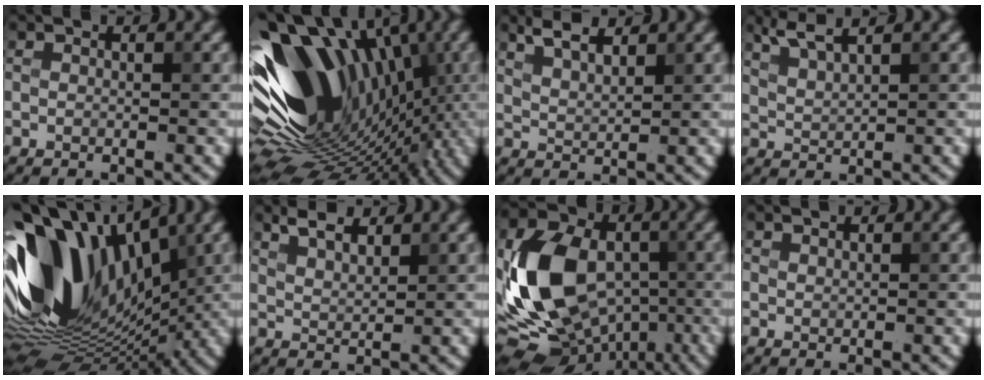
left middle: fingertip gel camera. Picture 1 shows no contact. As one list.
[{"total": 15.9, "force": [0.7, 11.1, 11.4], "torque": [-0.205, 0.019, 0.006]}, {"total": 3.0, "force": [2.3, 0.9, 1.6], "torque": [-0.033, 0.007, 0.045]}, {"total": 2.7, "force": [2.2, 0.5, 1.5], "torque": [-0.029, 0.006, 0.051]}, {"total": 14.7, "force": [1.7, 8.8, 11.6], "torque": [-0.228, 0.020, 0.018]}, {"total": 2.6, "force": [2.1, 0.9, 1.3], "torque": [-0.024, 0.003, 0.043]}, {"total": 15.1, "force": [-2.1, 10.5, 10.7], "torque": [-0.213, 0.008, -0.046]}, {"total": 0.5, "force": [0.5, 0.0, -0.1], "torque": [0.007, -0.001, 0.011]}]